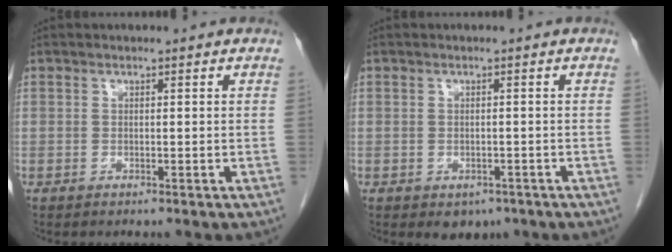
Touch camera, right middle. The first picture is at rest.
{"total": 2.8, "force": [-1.7, 1.9, 1.3], "torque": [-0.008, 0.001, -0.012]}